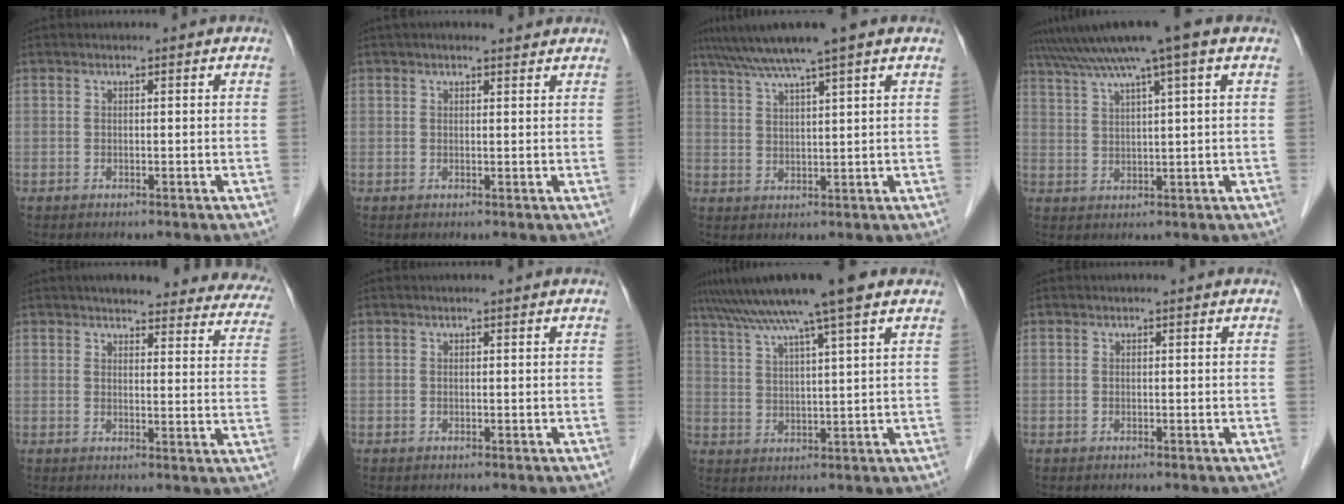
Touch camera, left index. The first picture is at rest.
{"total": 4.1, "force": [3.6, 0.9, 1.9], "torque": [-0.027, 0.026, 0.046]}
{"total": 8.5, "force": [6.5, -0.7, 5.5], "torque": [-0.095, 0.027, 0.105]}
{"total": 10.0, "force": [7.1, -1.2, 6.9], "torque": [-0.122, 0.029, 0.108]}
{"total": 22.8, "force": [20.5, 5.1, 8.4], "torque": [-0.085, -0.032, 0.219]}
{"total": 0.6, "force": [0.5, 0.0, 0.4], "torque": [-0.008, 0.005, 0.008]}
{"total": 12.6, "force": [9.6, -0.8, 8.2], "torque": [-0.142, 0.026, 0.144]}
{"total": 0.0}